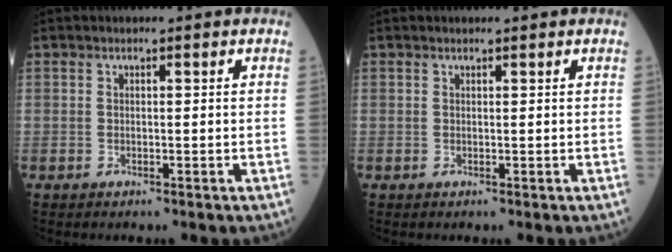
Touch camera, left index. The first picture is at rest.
{"total": 1.1, "force": [1.0, 0.0, 0.5], "torque": [-0.008, 0.008, 0.018]}